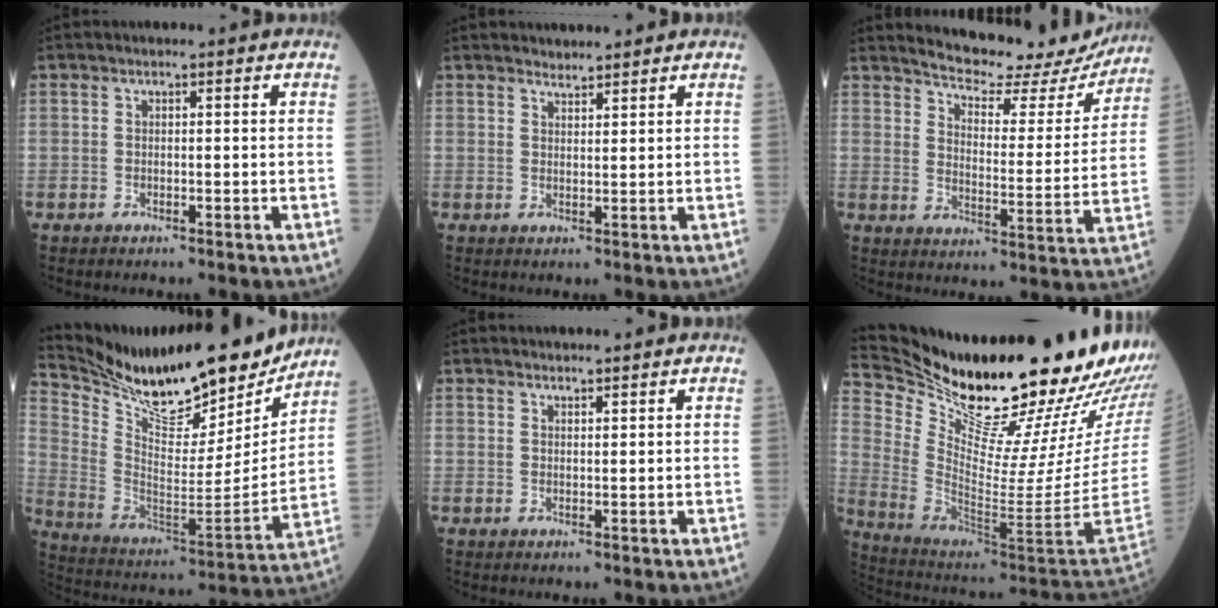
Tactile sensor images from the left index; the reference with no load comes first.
{"total": 2.4, "force": [2.4, 0.3, 0.0], "torque": [-0.007, 0.010, 0.042]}
{"total": 16.8, "force": [15.8, 3.6, 4.4], "torque": [-0.053, -0.034, 0.194]}
{"total": 23.1, "force": [20.2, 5.1, 9.8], "torque": [-0.186, -0.036, 0.321]}
{"total": 3.2, "force": [3.1, 0.2, 0.7], "torque": [-0.013, 0.015, 0.040]}
{"total": 34.0, "force": [28.3, 2.0, 18.6], "torque": [-0.320, -0.116, 0.407]}